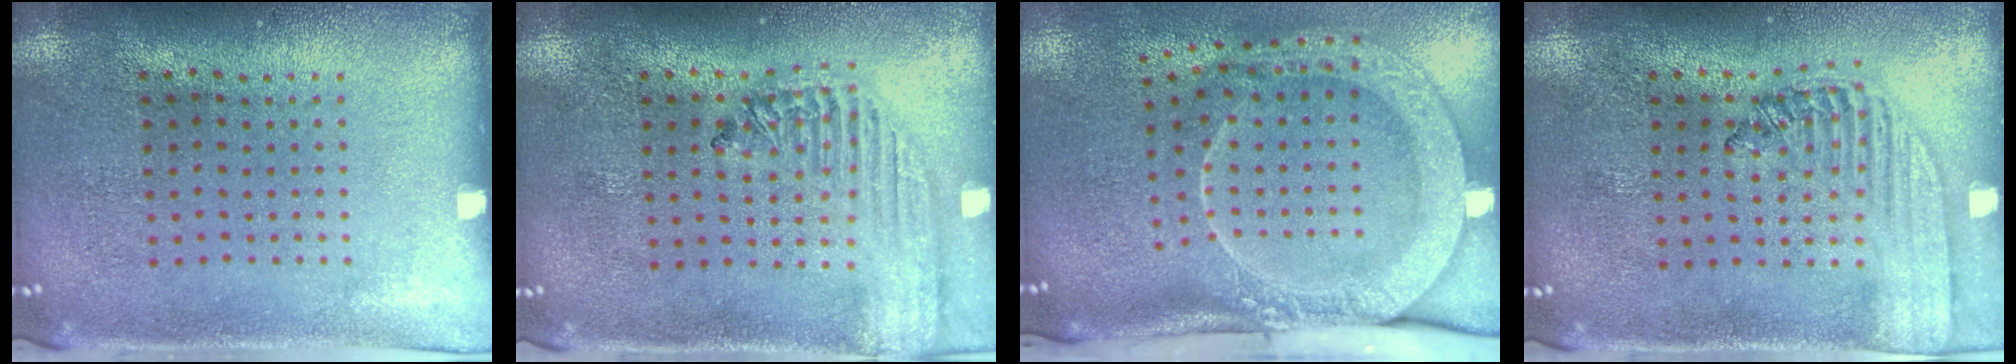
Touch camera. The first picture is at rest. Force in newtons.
{"total": 1.8, "press": 1.7, "slide": 0.7}
{"total": 2.9, "press": 2.1, "slide": 2.0}
{"total": 1.5, "press": 1.4, "slide": 0.5}